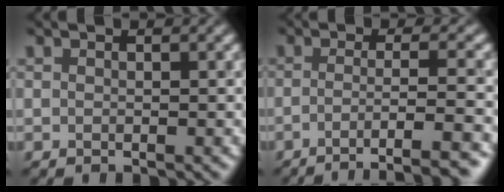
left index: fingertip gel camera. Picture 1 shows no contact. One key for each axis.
{"total": 6.2, "fx": -3.6, "fy": 0.9, "fz": 5.0, "tx": -0.066, "ty": 0.008, "tz": -0.037}